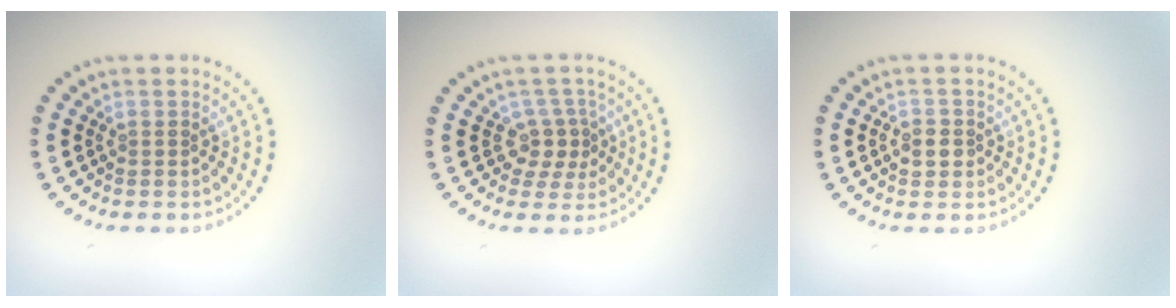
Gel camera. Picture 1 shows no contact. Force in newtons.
{"total": 2.5, "press": 1.9, "slide": 1.6}
{"total": 1.6, "press": 1.6, "slide": 0.2}